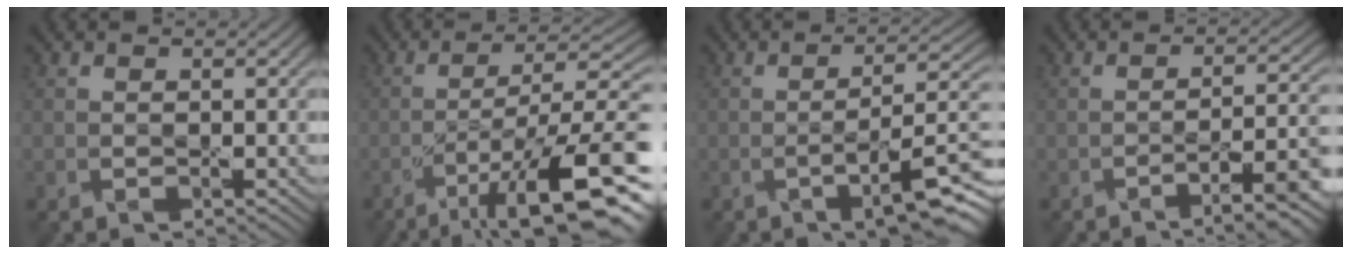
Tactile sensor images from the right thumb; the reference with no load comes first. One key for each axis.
{"total": 16.1, "fx": -8.1, "fy": 4.5, "fz": 13.1, "tx": -0.202, "ty": -0.003, "tz": -0.130}
{"total": 8.5, "fx": -3.2, "fy": 1.6, "fz": 7.7, "tx": -0.121, "ty": 0.003, "tz": -0.052}
{"total": 8.2, "fx": -4.3, "fy": 2.3, "fz": 6.6, "tx": -0.087, "ty": -0.001, "tz": -0.062}